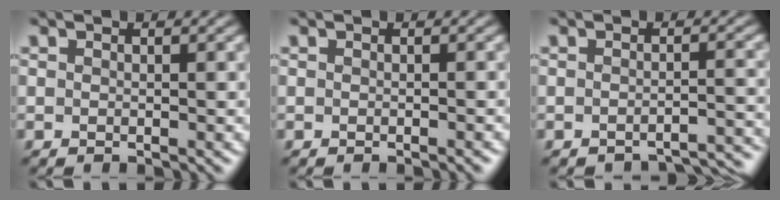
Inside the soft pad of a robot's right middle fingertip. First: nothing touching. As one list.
[{"total": 0.7, "force": [-0.4, 0.2, 0.6], "torque": [-0.007, -0.003, -0.002]}, {"total": 3.9, "force": [-3.8, 0.2, 0.5], "torque": [-0.006, -0.001, -0.041]}]